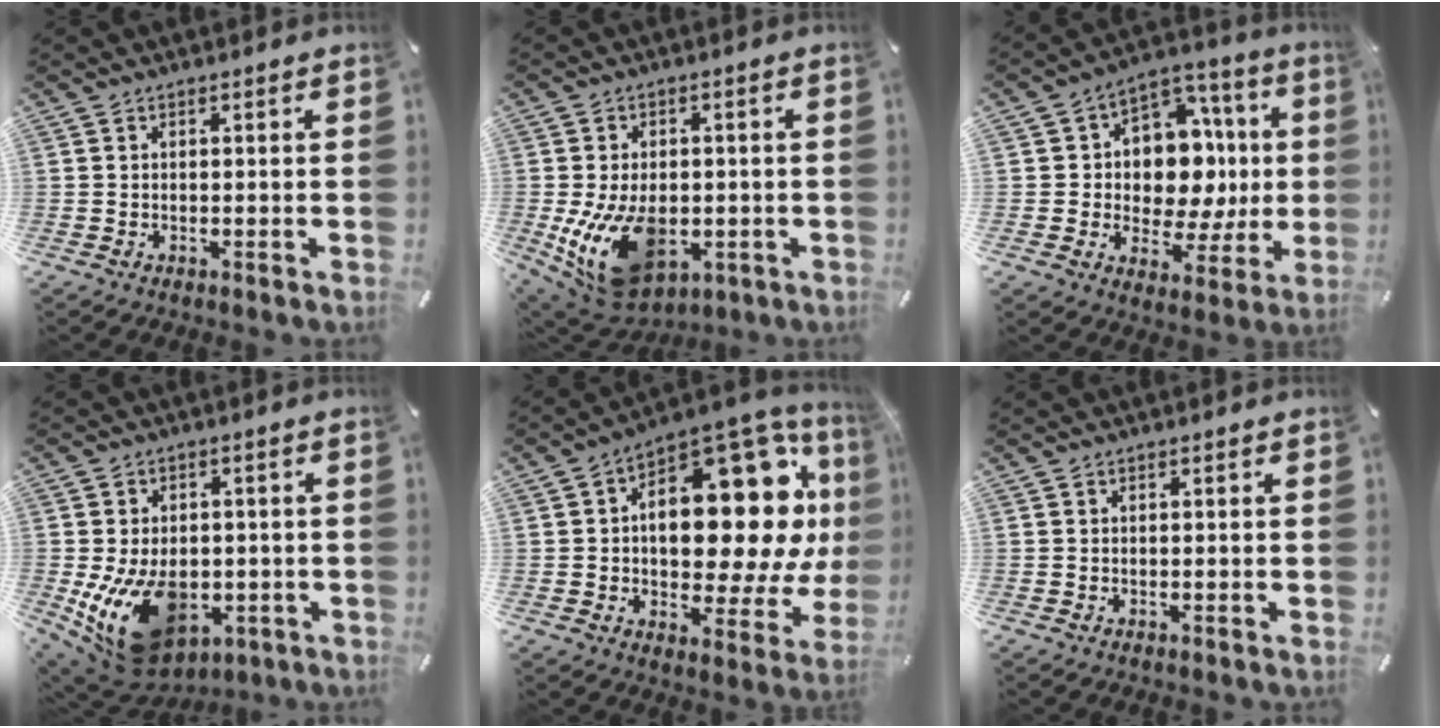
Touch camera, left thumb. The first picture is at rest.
{"total": 16.8, "force": [-3.4, 11.0, 12.3], "torque": [-0.229, -0.001, -0.046]}
{"total": 13.3, "force": [0.8, 11.0, 7.5], "torque": [-0.093, -0.026, 0.025]}
{"total": 17.7, "force": [-4.4, 11.9, 12.3], "torque": [-0.208, 0.008, -0.058]}
{"total": 24.4, "force": [5.4, 12.7, 20.1], "torque": [-0.271, -0.062, 0.094]}
{"total": 0.0}